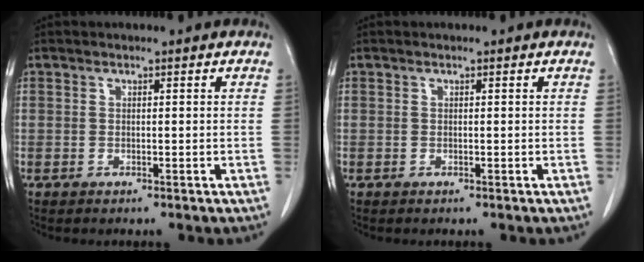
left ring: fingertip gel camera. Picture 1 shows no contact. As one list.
[{"total": 0.0}]